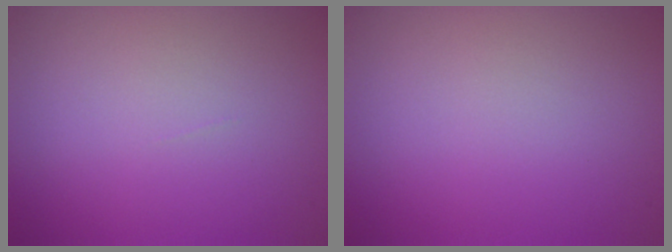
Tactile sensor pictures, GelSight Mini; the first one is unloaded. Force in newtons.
{"total": 0.0}